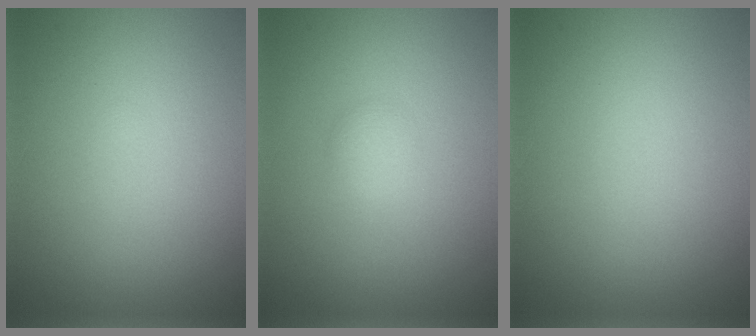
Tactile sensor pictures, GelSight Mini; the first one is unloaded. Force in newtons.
{"total": 1.2, "press": 1.2, "slide": 0.1}
{"total": 0.0}